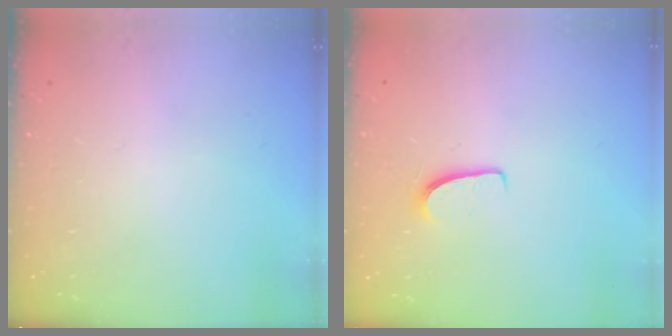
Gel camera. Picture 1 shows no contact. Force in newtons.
{"total": 5.8, "press": 5.8, "slide": 0.5}